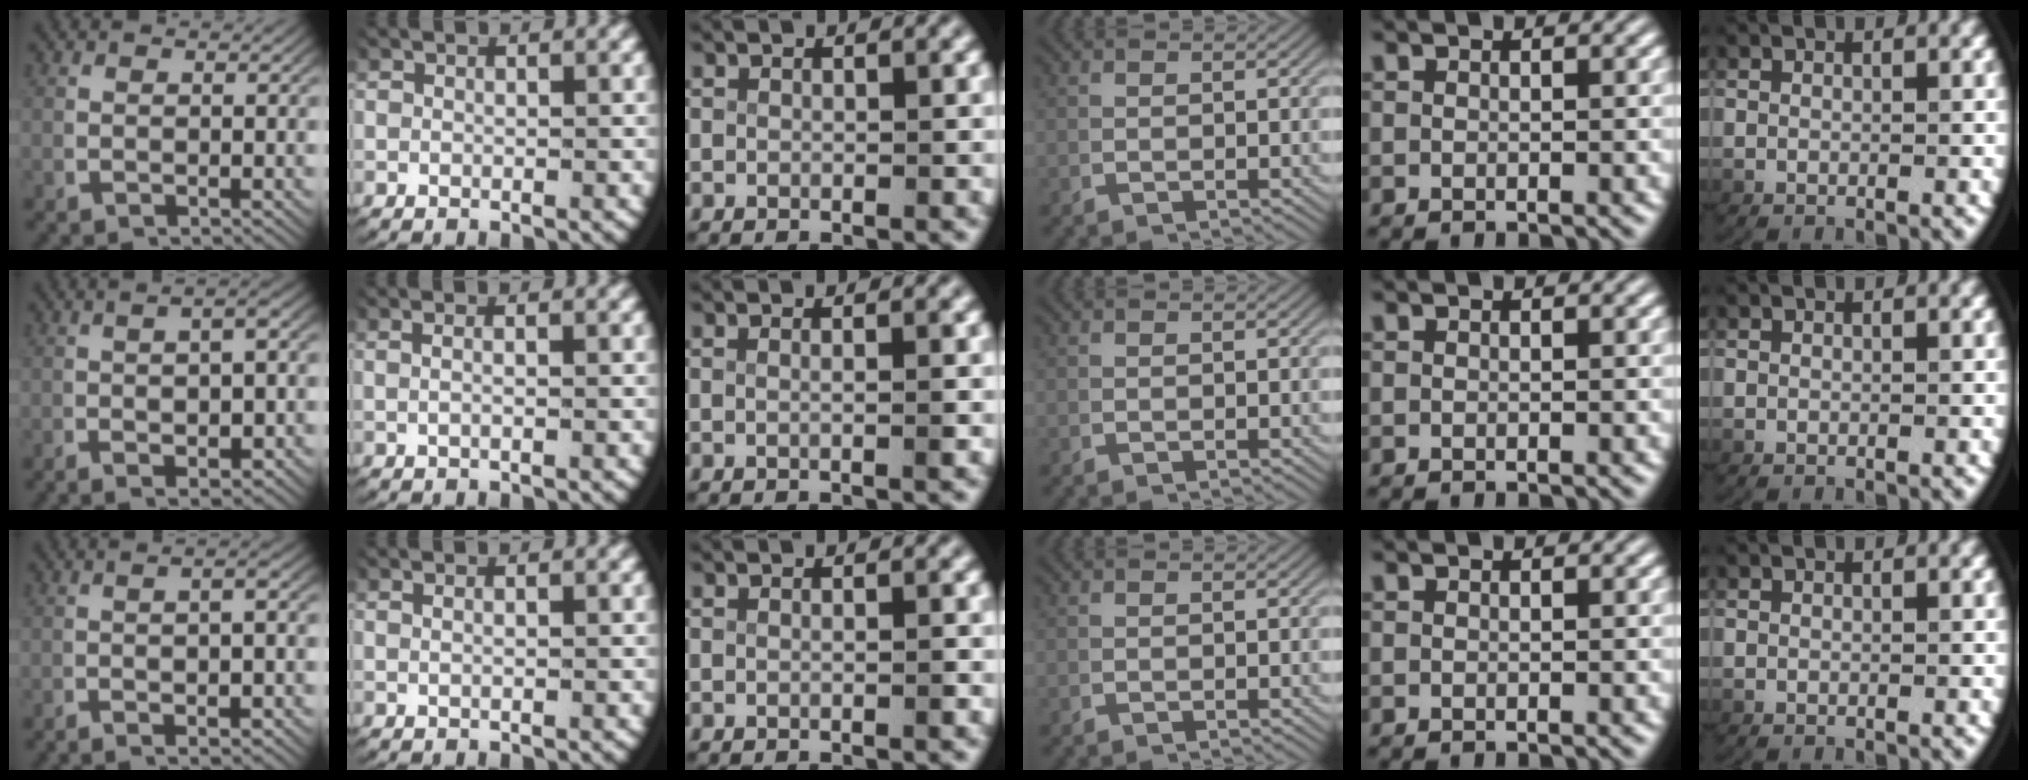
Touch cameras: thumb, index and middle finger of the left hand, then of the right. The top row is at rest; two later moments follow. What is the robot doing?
{"motion": "lift_and_place", "object": "towel"}